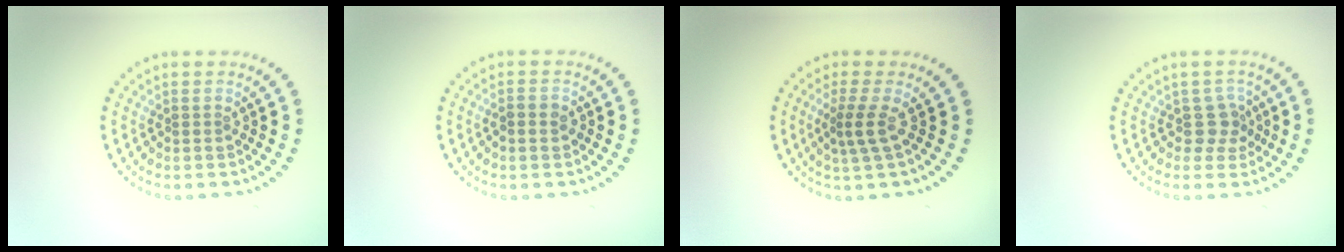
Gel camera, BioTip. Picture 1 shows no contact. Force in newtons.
{"total": 1.4, "press": 1.3, "slide": 0.5}
{"total": 2.2, "press": 1.5, "slide": 1.6}
{"total": 2.0, "press": 1.6, "slide": 1.3}